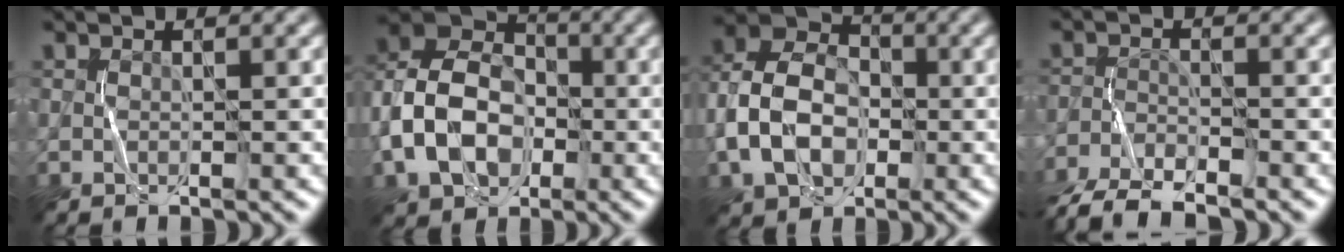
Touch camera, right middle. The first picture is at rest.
{"total": 8.9, "force": [-2.5, 6.5, 5.4], "torque": [-0.112, 0.003, -0.057]}
{"total": 7.8, "force": [-1.9, 5.7, 5.0], "torque": [-0.106, 0.008, -0.049]}
{"total": 5.3, "force": [-4.8, 0.9, 2.1], "torque": [-0.036, -0.015, -0.100]}